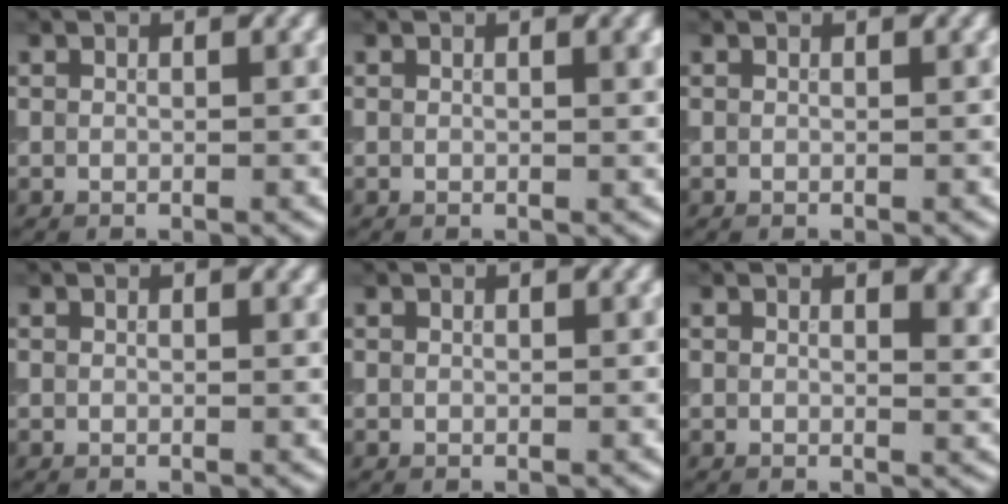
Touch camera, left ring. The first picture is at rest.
{"total": 0.9, "force": [0.3, 0.3, 0.8], "torque": [-0.007, -0.001, 0.009]}
{"total": 0.0}
{"total": 0.0}
{"total": 0.0}
{"total": 2.7, "force": [1.0, 1.5, 2.0], "torque": [-0.018, -0.002, 0.016]}